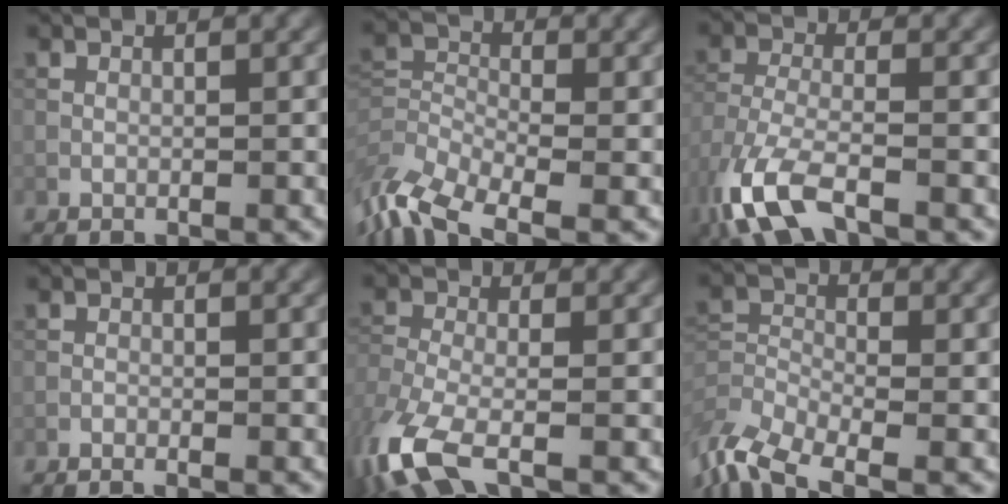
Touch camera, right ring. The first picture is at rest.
{"total": 8.4, "force": [-6.1, 3.3, 4.8], "torque": [-0.103, -0.010, -0.122]}
{"total": 7.6, "force": [-4.6, 2.9, 5.2], "torque": [-0.129, -0.017, -0.101]}
{"total": 0.8, "force": [-0.7, -0.1, 0.3], "torque": [-0.011, 0.003, -0.016]}
{"total": 7.9, "force": [-4.7, 3.0, 5.6], "torque": [-0.141, -0.021, -0.099]}
{"total": 7.7, "force": [-5.8, 2.9, 4.2], "torque": [-0.087, -0.011, -0.118]}